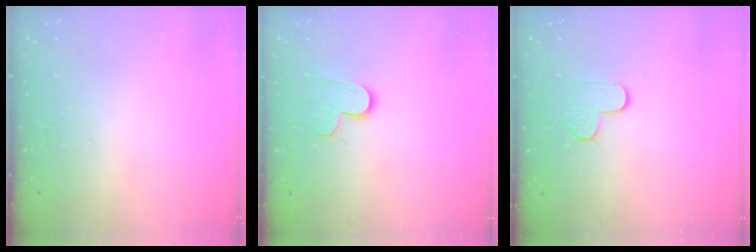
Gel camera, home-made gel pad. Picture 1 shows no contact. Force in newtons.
{"total": 7.8, "press": 7.7, "slide": 0.6}
{"total": 4.6, "press": 4.5, "slide": 0.5}